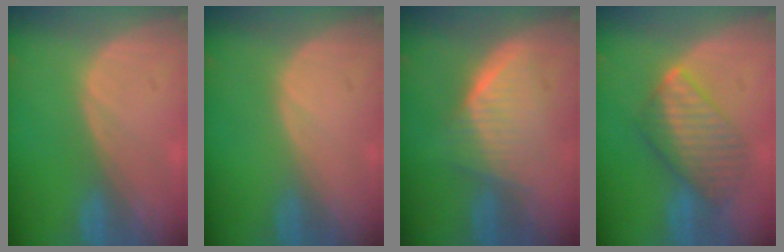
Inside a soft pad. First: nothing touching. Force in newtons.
{"total": 0.0}
{"total": 5.8, "press": 5.8, "slide": 0.5}
{"total": 7.2, "press": 7.2, "slide": 0.2}